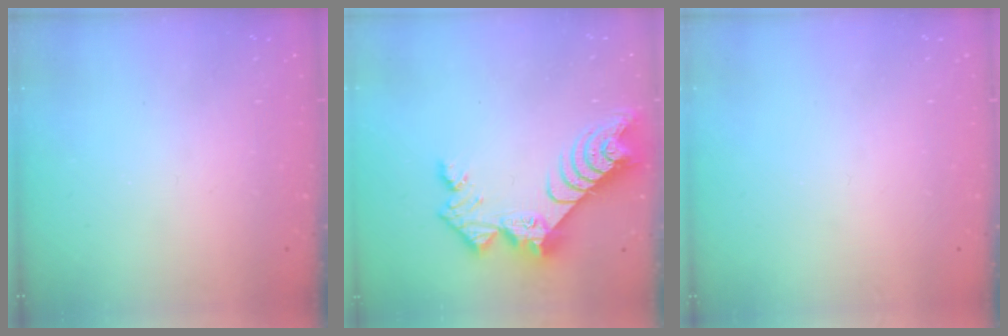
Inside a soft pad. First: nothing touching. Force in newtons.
{"total": 12.5, "press": 12.5, "slide": 1.2}
{"total": 0.0}